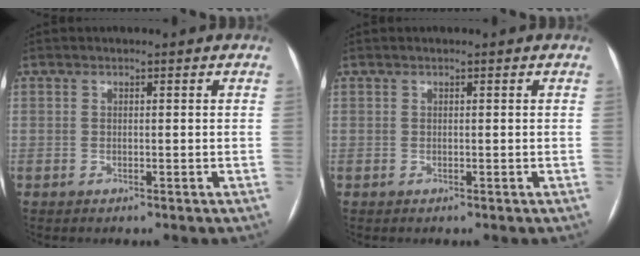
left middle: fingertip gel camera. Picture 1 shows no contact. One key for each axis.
{"total": 0.0}